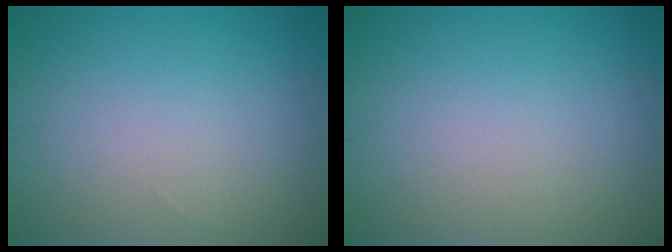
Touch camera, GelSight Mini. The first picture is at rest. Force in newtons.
{"total": 0.0}